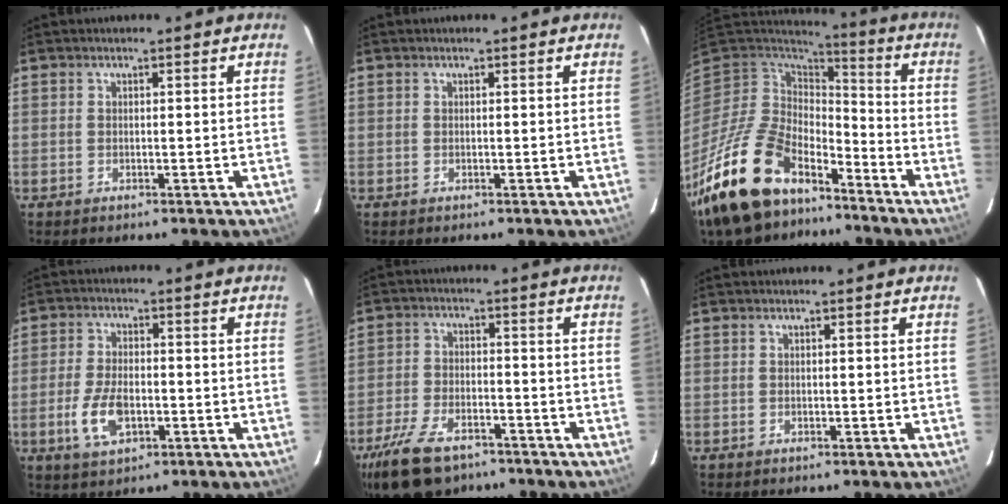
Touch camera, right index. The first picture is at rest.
{"total": 0.0}
{"total": 21.8, "force": [-15.0, 10.6, 11.7], "torque": [-0.252, -0.024, -0.259]}
{"total": 8.1, "force": [-2.6, 4.3, 6.4], "torque": [-0.141, -0.005, -0.045]}
{"total": 14.2, "force": [-9.8, 7.0, 7.5], "torque": [-0.183, -0.014, -0.172]}
{"total": 0.0}